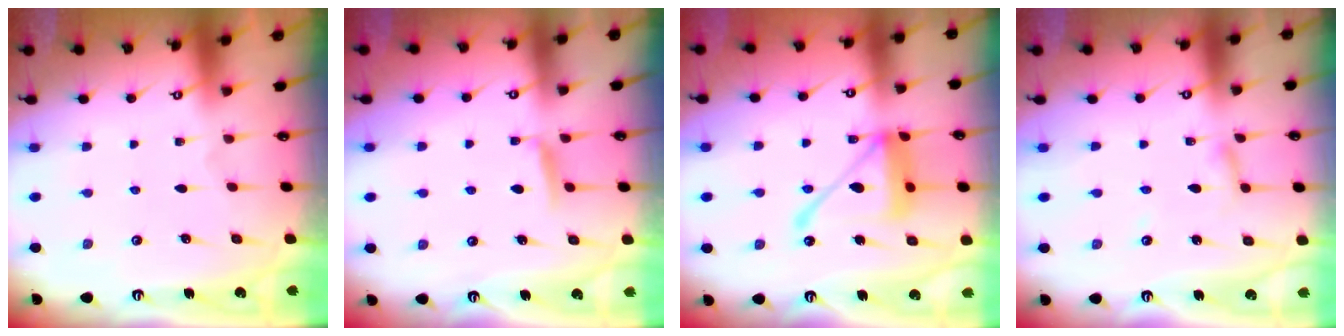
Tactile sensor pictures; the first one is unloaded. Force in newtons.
{"total": 5.2, "press": 5.2, "slide": 0.7}
{"total": 16.0, "press": 16.0, "slide": 1.6}
{"total": 2.7, "press": 2.7, "slide": 0.2}